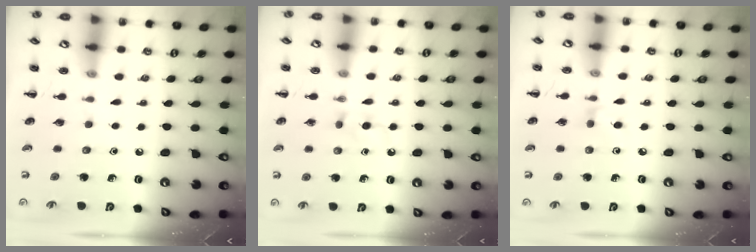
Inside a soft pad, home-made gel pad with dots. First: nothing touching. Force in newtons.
{"total": 2.7, "press": 2.5, "slide": 1.2}
{"total": 4.5, "press": 4.2, "slide": 1.5}